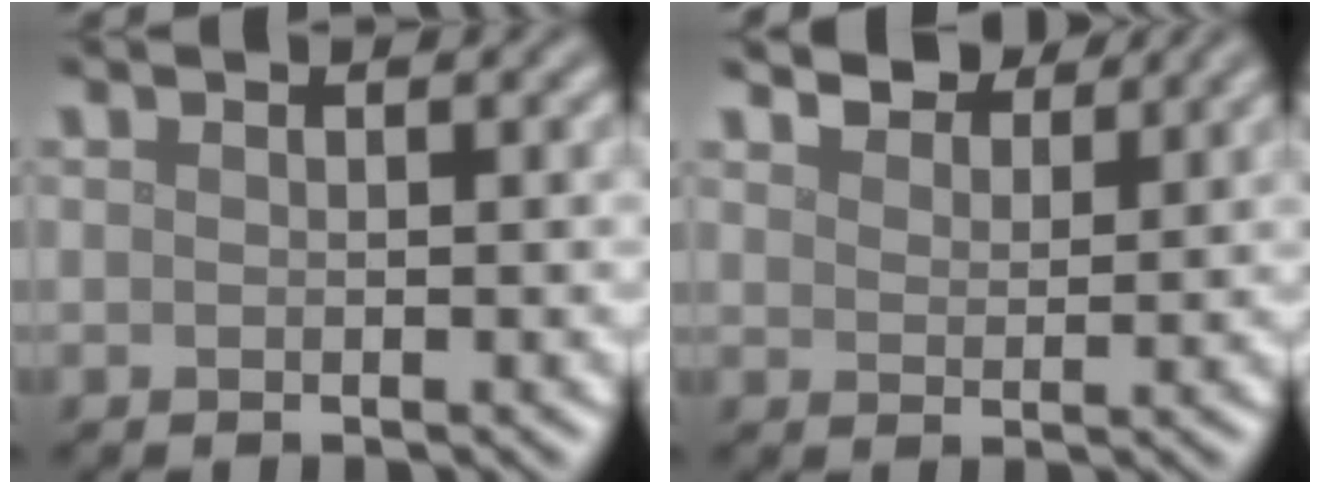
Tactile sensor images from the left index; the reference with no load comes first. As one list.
[{"total": 4.3, "force": [4.0, 1.1, 1.2], "torque": [-0.030, 0.000, 0.073]}]